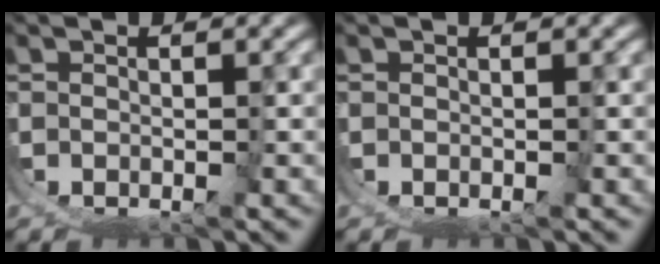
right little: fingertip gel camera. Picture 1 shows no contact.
{"total": 0.0}